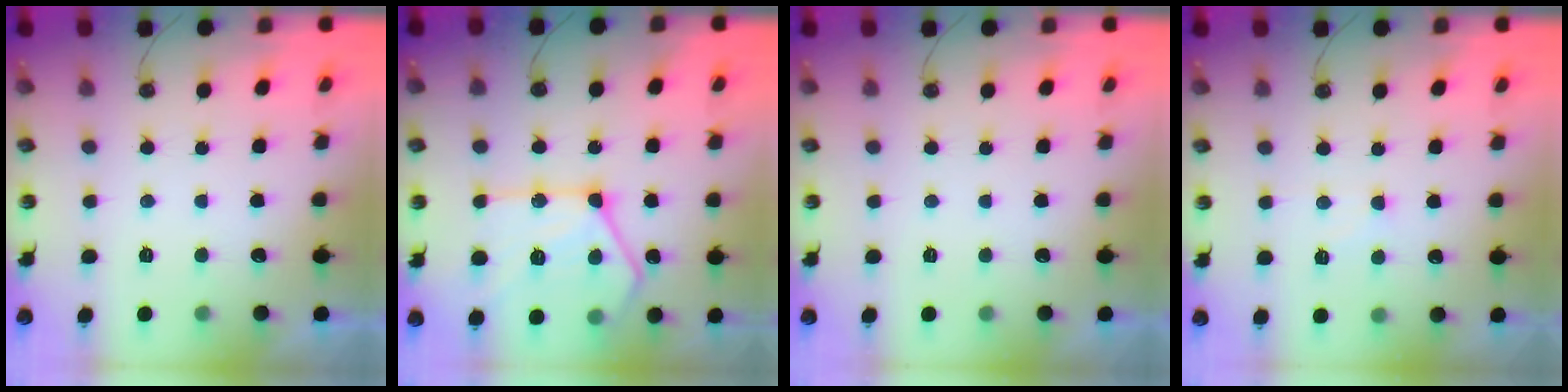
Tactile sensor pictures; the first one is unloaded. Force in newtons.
{"total": 20.5, "press": 20.4, "slide": 2.0}
{"total": 0.0}
{"total": 5.5, "press": 5.5, "slide": 0.7}